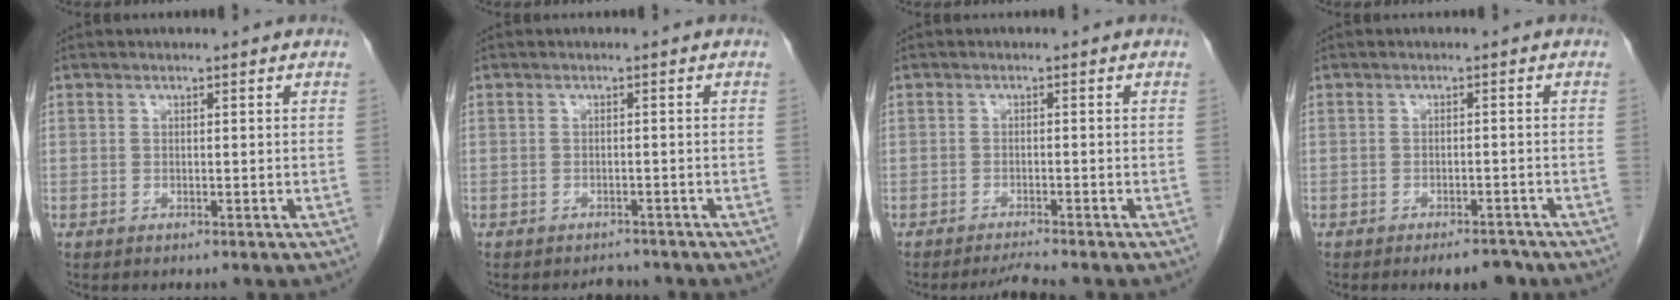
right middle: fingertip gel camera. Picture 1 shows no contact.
{"total": 2.1, "force": [-2.0, 0.7, 0.0], "torque": [-0.007, -0.005, -0.028]}
{"total": 2.3, "force": [-2.0, -1.0, 0.3], "torque": [-0.016, -0.015, -0.034]}
{"total": 3.4, "force": [-2.8, 0.9, 1.7], "torque": [-0.022, -0.003, -0.037]}